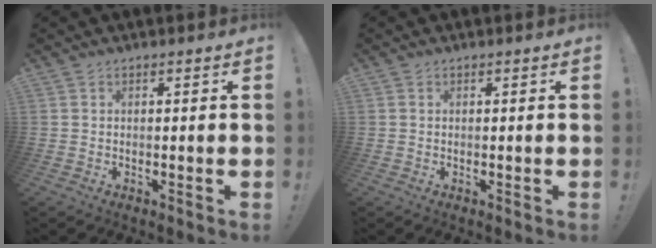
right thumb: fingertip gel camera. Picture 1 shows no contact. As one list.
[{"total": 0.0}]